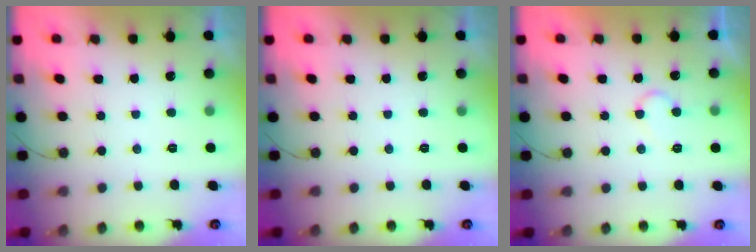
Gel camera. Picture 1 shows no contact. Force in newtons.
{"total": 0.0}
{"total": 7.3, "press": 7.3, "slide": 0.6}